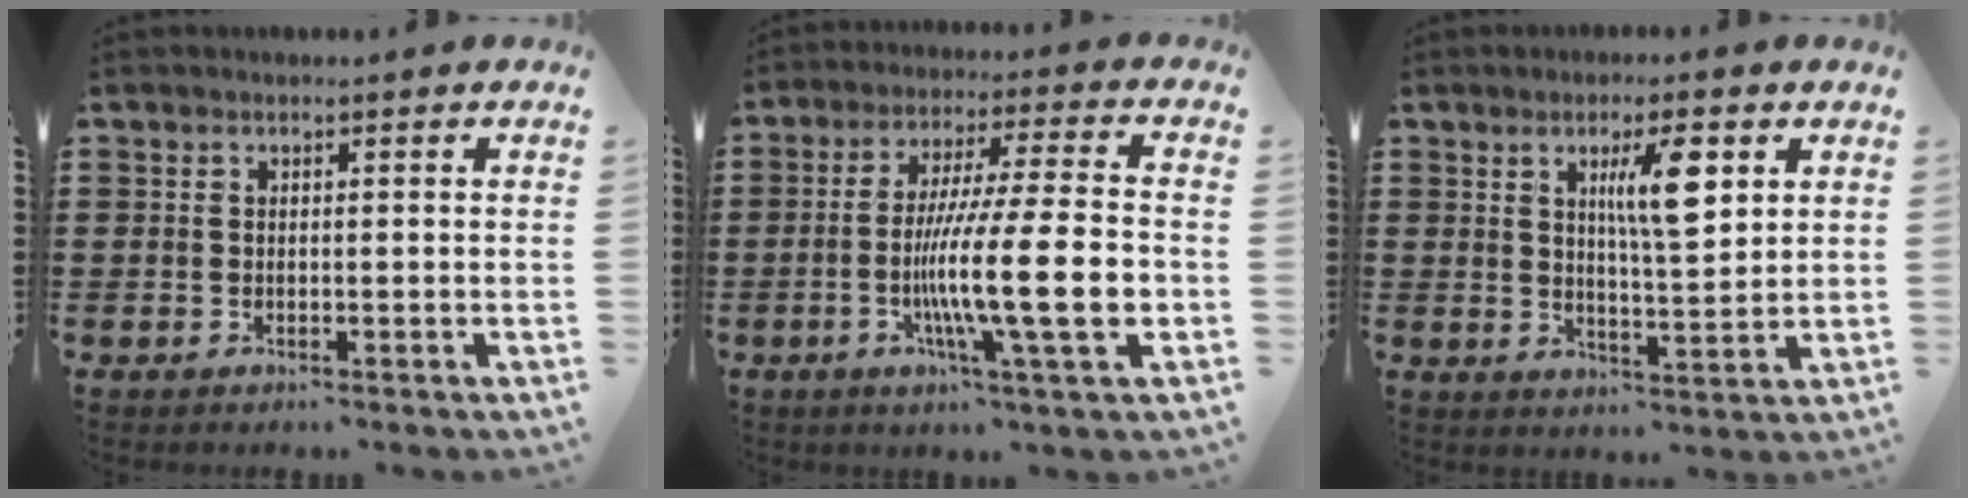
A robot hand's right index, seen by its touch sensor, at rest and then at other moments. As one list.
[{"total": 15.3, "force": [-3.5, 1.6, 14.8], "torque": [-0.273, -0.018, -0.070]}, {"total": 7.4, "force": [3.1, 1.8, 6.5], "torque": [-0.111, 0.000, 0.044]}]